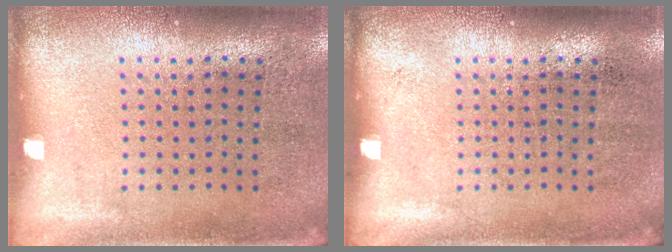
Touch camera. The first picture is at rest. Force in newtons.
{"total": 0.0}